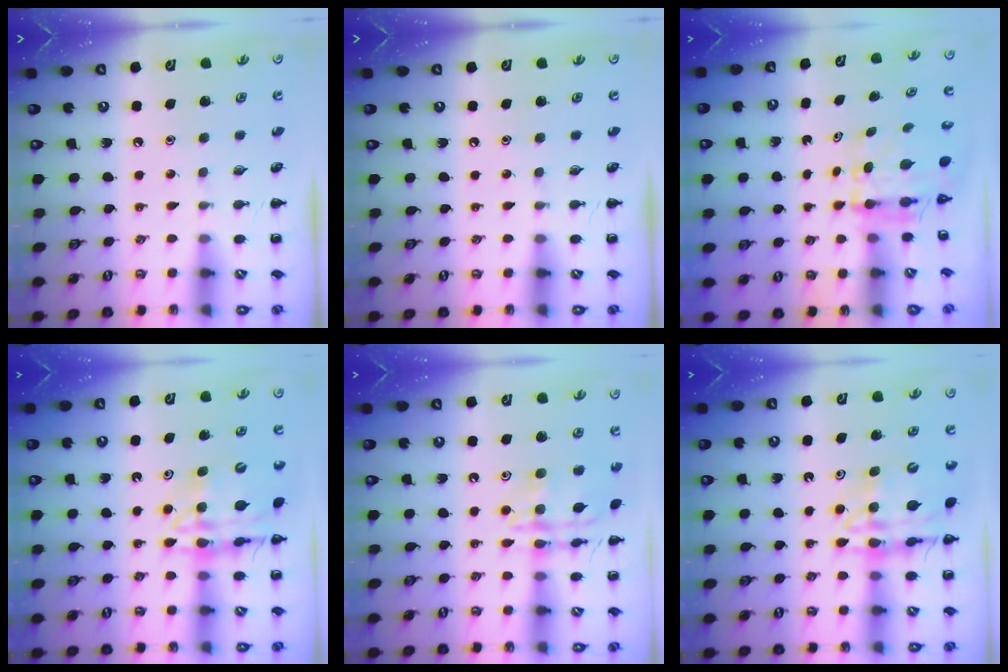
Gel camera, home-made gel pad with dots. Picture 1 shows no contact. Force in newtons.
{"total": 0.0}
{"total": 4.7, "press": 4.7, "slide": 0.7}
{"total": 16.3, "press": 16.0, "slide": 3.1}
{"total": 15.2, "press": 15.2, "slide": 0.8}
{"total": 16.3, "press": 16.0, "slide": 3.1}